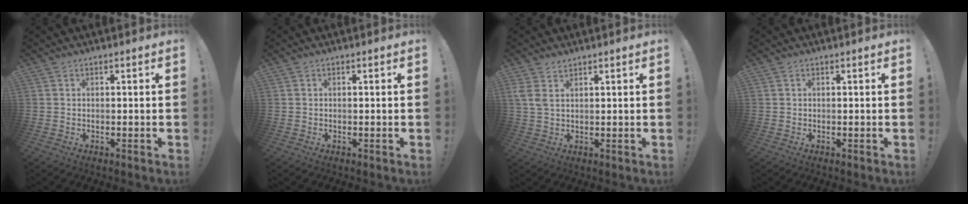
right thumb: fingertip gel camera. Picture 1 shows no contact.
{"total": 0.0}
{"total": 3.2, "force": [1.9, 1.4, 2.1], "torque": [-0.038, -0.009, 0.037]}
{"total": 0.0}